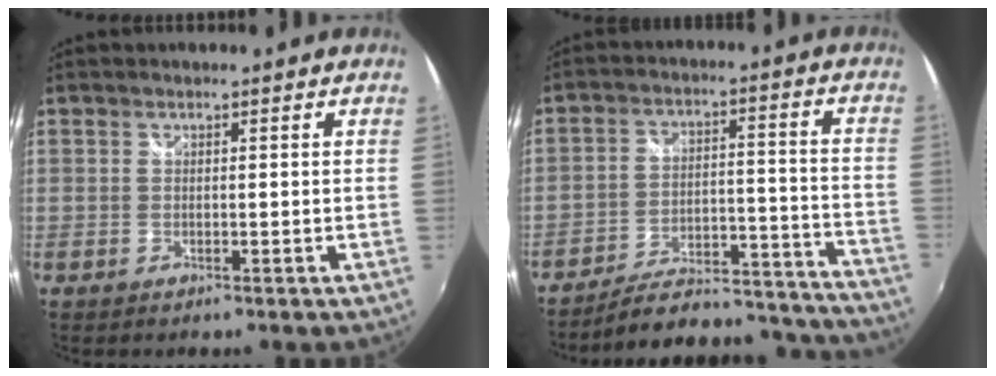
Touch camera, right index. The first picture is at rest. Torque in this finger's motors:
{"motor_torque": [-0.13, -0.02, 0.25, -0.01]}